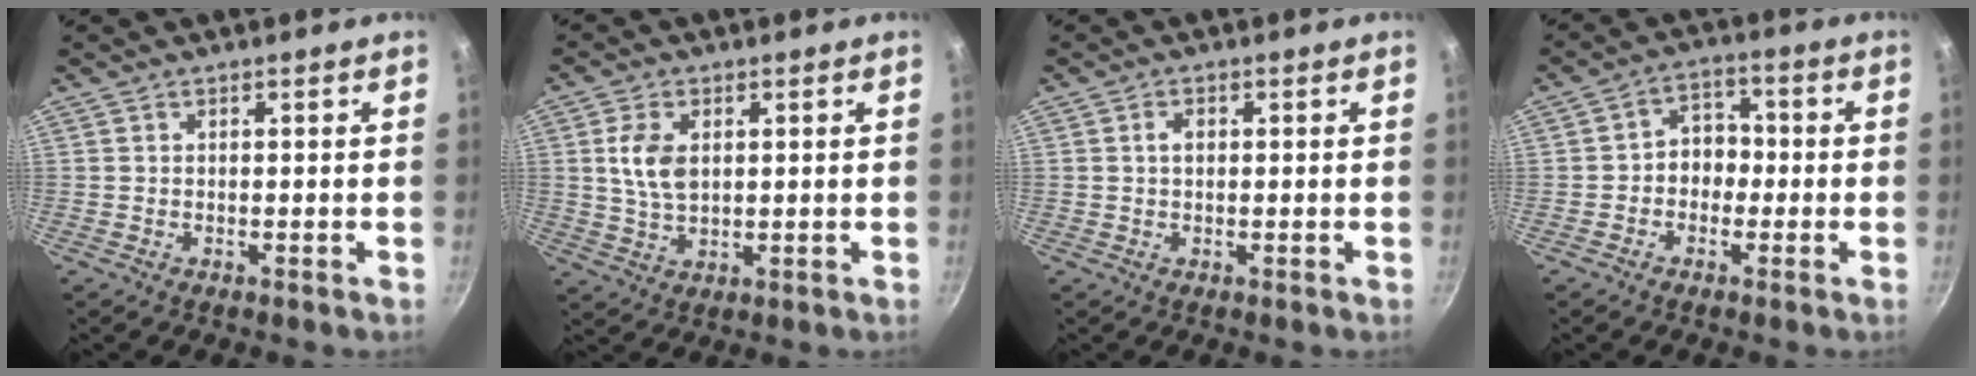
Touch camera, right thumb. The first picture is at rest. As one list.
[{"total": 6.9, "force": [1.5, 4.3, 5.3], "torque": [-0.096, -0.005, 0.029]}, {"total": 1.8, "force": [0.3, 1.3, 1.3], "torque": [-0.019, 0.005, 0.004]}, {"total": 5.7, "force": [-1.0, 4.7, 3.2], "torque": [-0.005, 0.024, -0.025]}]